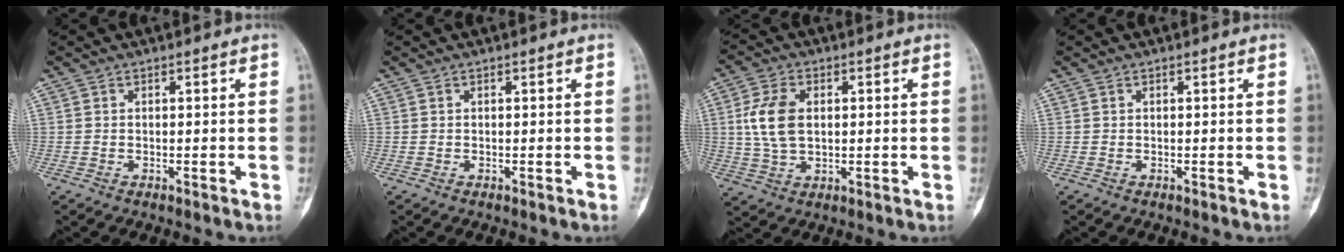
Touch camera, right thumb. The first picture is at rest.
{"total": 0.0}
{"total": 8.6, "force": [1.2, 5.4, 6.6], "torque": [-0.135, 0.003, 0.027]}
{"total": 0.0}